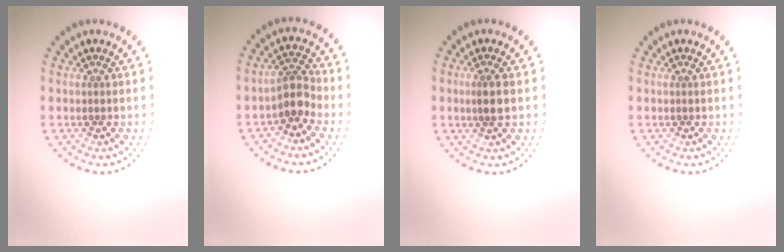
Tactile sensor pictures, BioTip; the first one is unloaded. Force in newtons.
{"total": 2.7, "press": 2.2, "slide": 1.5}
{"total": 2.0, "press": 1.7, "slide": 1.0}
{"total": 0.0}